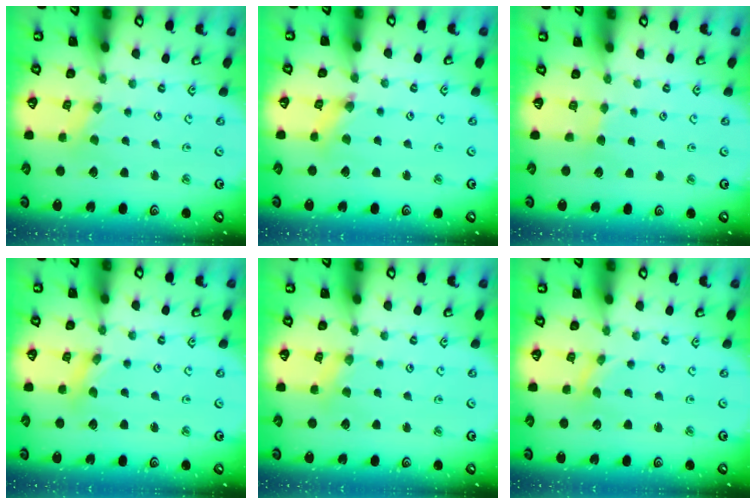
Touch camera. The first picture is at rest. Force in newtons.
{"total": 2.0, "press": 2.0, "slide": 0.3}
{"total": 2.3, "press": 2.2, "slide": 0.4}
{"total": 1.0, "press": 1.0, "slide": 0.2}
{"total": 3.1, "press": 3.0, "slide": 0.3}
{"total": 0.0}